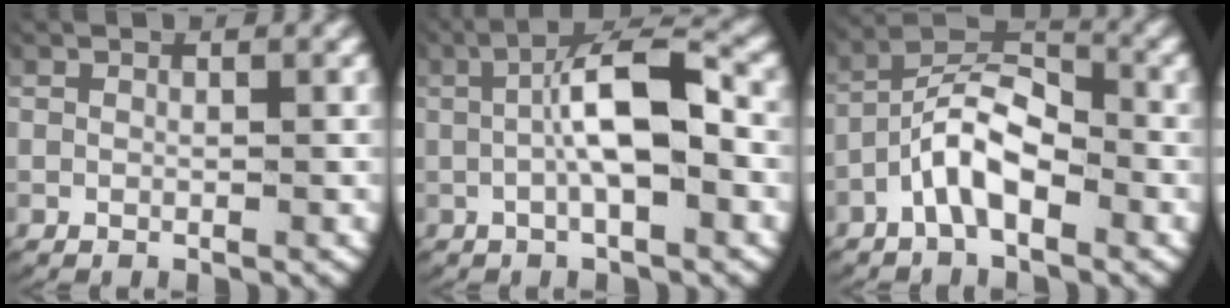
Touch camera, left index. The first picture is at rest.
{"total": 5.9, "force": [0.0, 1.8, 5.6], "torque": [-0.092, 0.011, -0.002]}
{"total": 6.4, "force": [-1.7, 4.5, 4.2], "torque": [-0.069, -0.005, -0.041]}